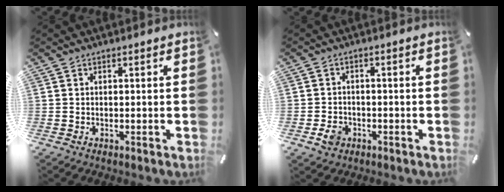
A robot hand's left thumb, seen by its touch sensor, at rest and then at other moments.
{"total": 4.0, "force": [-1.6, 3.2, 1.6], "torque": [-0.039, 0.002, -0.032]}